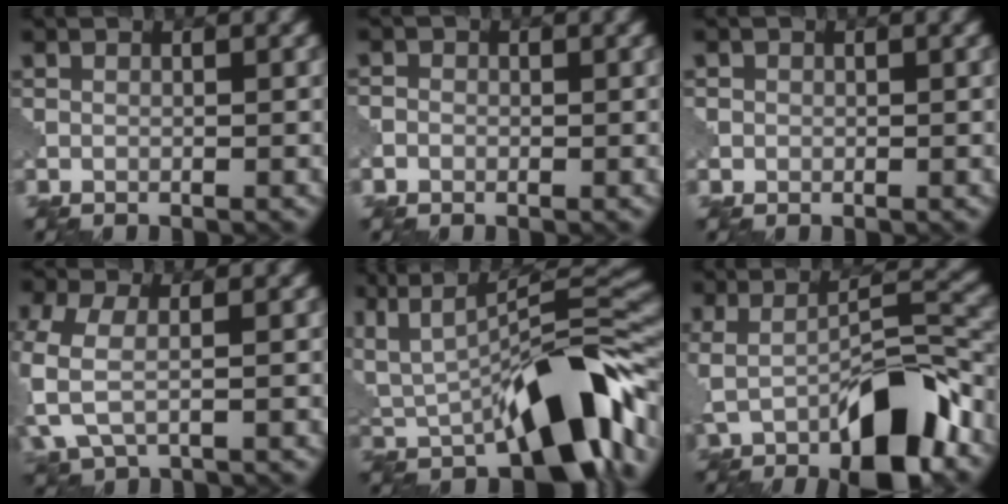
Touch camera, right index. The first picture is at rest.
{"total": 1.4, "force": [-0.2, 1.3, 0.4], "torque": [0.001, 0.005, -0.009]}
{"total": 0.8, "force": [0.0, 0.8, 0.0], "torque": [0.009, -0.004, 0.001]}
{"total": 4.7, "force": [-1.0, 2.6, 3.8], "torque": [-0.108, -0.001, -0.028]}
{"total": 13.2, "force": [-0.2, 5.6, 12.0], "torque": [-0.179, 0.001, 0.005]}
{"total": 9.7, "force": [-3.3, 3.2, 8.6], "torque": [-0.142, 0.002, -0.057]}